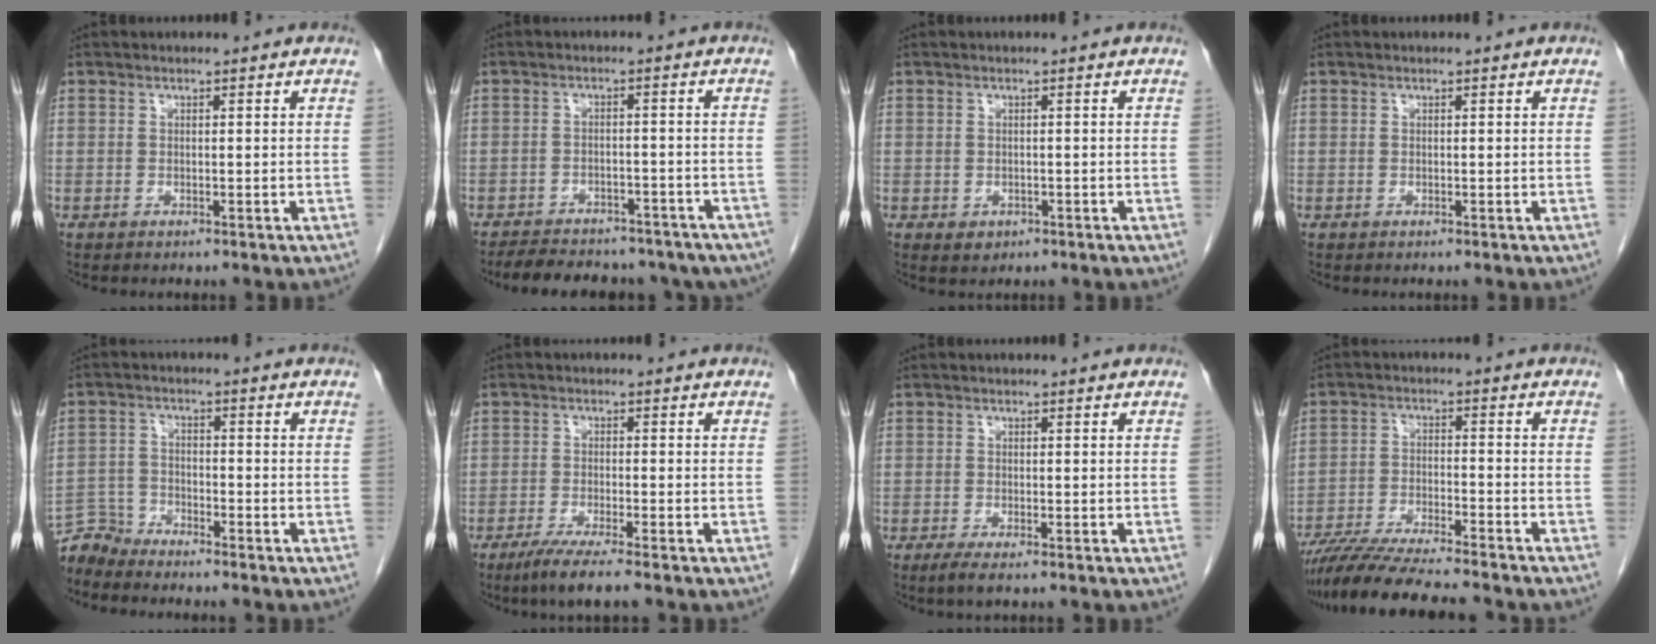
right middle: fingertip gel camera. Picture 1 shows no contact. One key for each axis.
{"total": 18.3, "fx": -15.1, "fy": 7.6, "fz": 7.0, "tx": -0.136, "ty": -0.001, "tz": -0.179}
{"total": 1.5, "fx": -0.6, "fy": 1.2, "fz": 0.6, "tx": -0.009, "ty": 0.002, "tz": 0.000}
{"total": 0.0}
{"total": 4.2, "fx": -4.2, "fy": 0.0, "fz": -0.9, "tx": 0.018, "ty": -0.009, "tz": -0.080}
{"total": 5.5, "fx": -4.0, "fy": -0.4, "fz": 3.7, "tx": -0.068, "ty": -0.016, "tz": -0.073}
{"total": 1.9, "fx": -1.2, "fy": 0.2, "fz": 1.4, "tx": -0.034, "ty": -0.007, "tz": -0.024}
{"total": 12.7, "fx": -11.3, "fy": 0.2, "fz": 5.9, "tx": -0.092, "ty": -0.021, "tz": -0.182}